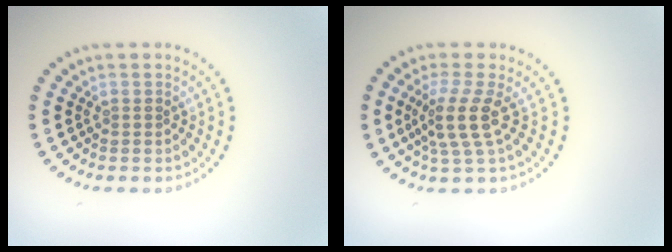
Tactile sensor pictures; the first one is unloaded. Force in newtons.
{"total": 3.5, "press": 2.7, "slide": 2.2}